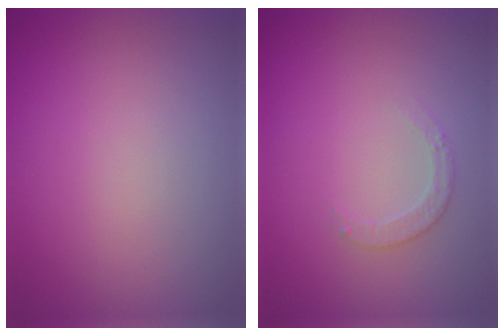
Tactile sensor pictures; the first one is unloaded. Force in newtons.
{"total": 1.5, "press": 1.5, "slide": 0.2}